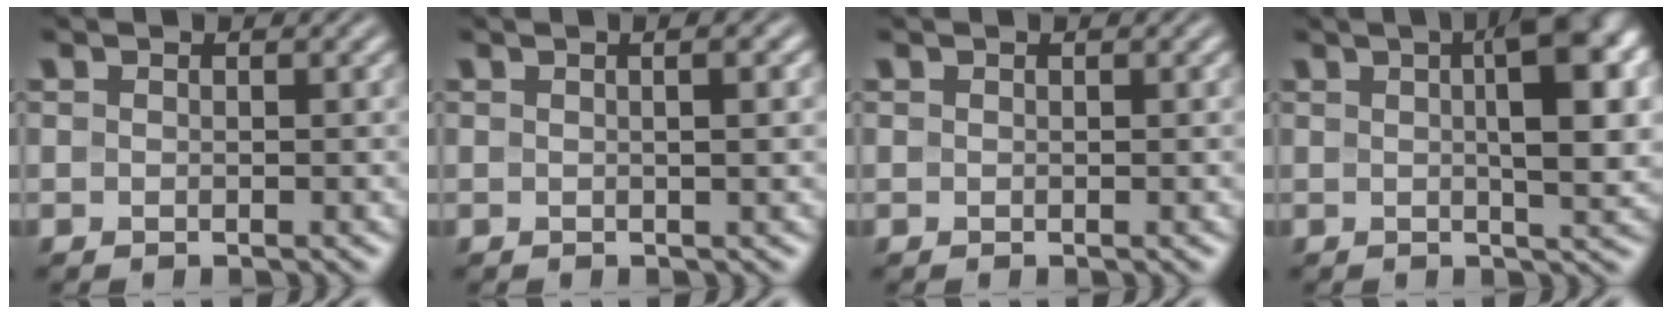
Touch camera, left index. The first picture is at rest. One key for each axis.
{"total": 2.7, "fx": 0.7, "fy": 1.0, "fz": 2.5, "tx": -0.018, "ty": 0.009, "tz": -0.008}
{"total": 0.0}
{"total": 7.9, "fx": 1.9, "fy": 2.2, "fz": 7.3, "tx": -0.090, "ty": 0.010, "tz": 0.028}